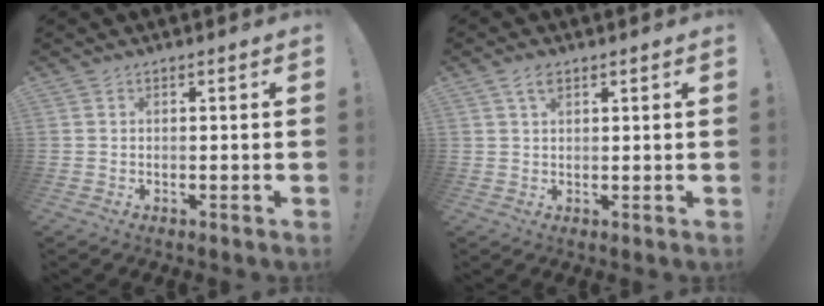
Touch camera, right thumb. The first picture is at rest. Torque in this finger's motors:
{"motor_torque": [-0.28, 0.22, -0.06, 0.28, -0.01]}